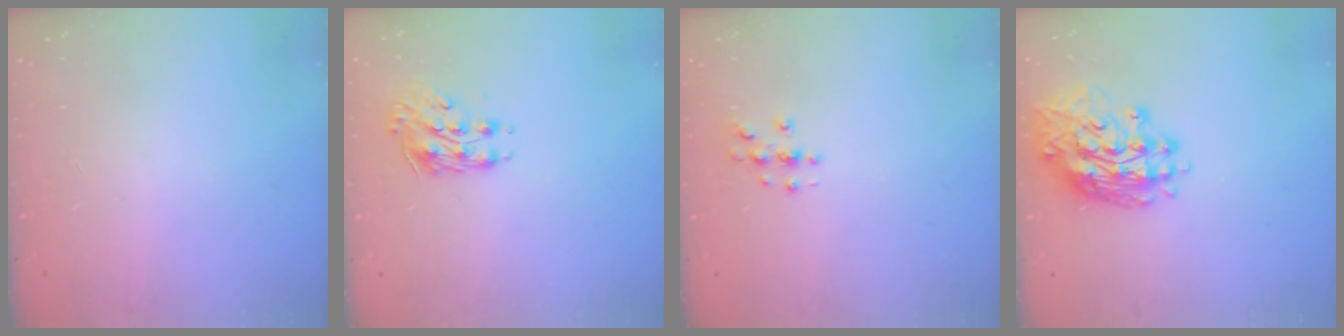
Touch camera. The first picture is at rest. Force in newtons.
{"total": 9.4, "press": 9.4, "slide": 0.9}
{"total": 3.0, "press": 3.0, "slide": 0.3}
{"total": 15.0, "press": 14.9, "slide": 1.4}